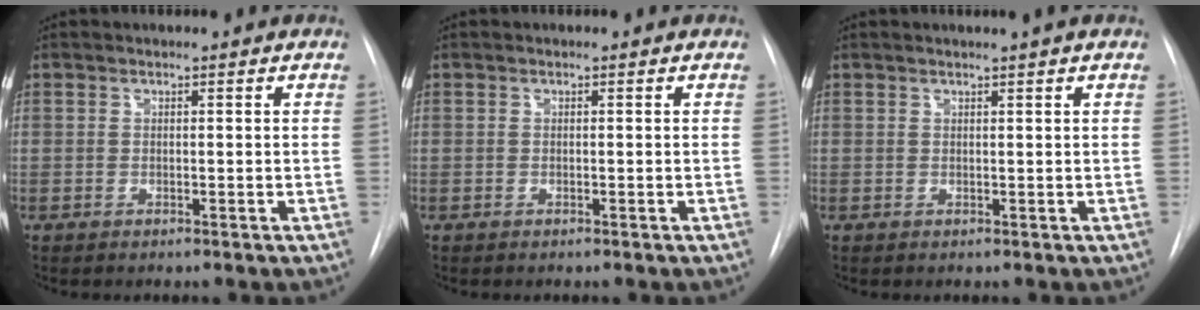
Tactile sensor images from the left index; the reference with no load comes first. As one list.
[{"total": 0.0}, {"total": 1.3, "force": [0.9, -0.5, 0.8], "torque": [-0.010, -0.002, 0.018]}]